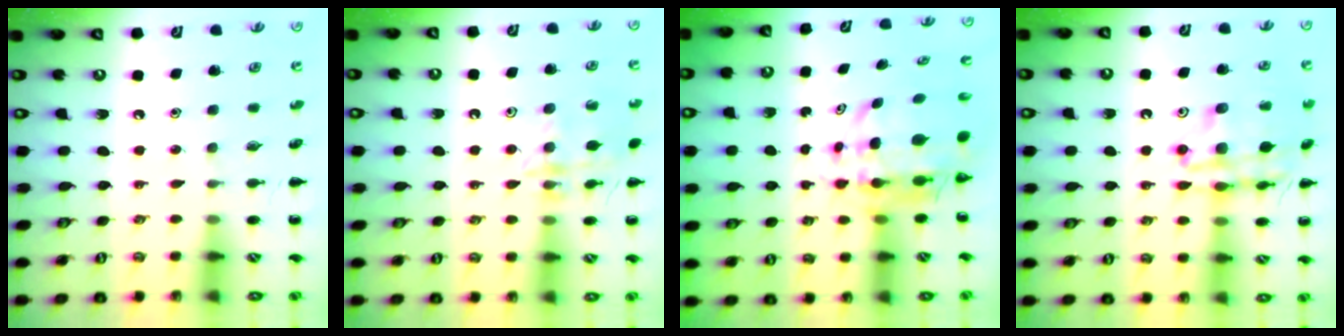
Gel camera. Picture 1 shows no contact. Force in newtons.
{"total": 12.9, "press": 12.9, "slide": 0.8}
{"total": 8.1, "press": 7.7, "slide": 2.5}
{"total": 16.8, "press": 16.7, "slide": 2.0}